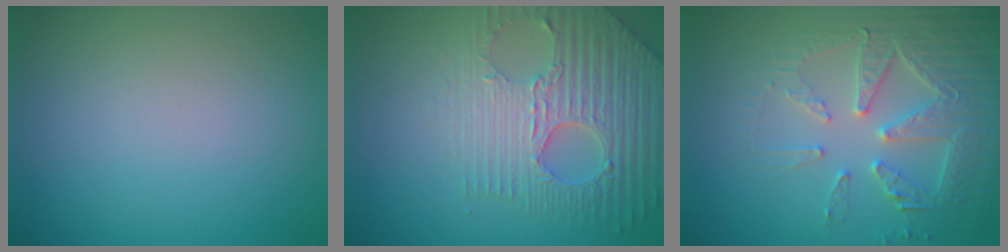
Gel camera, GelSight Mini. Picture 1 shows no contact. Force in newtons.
{"total": 7.0, "press": 5.2, "slide": 4.7}
{"total": 4.8, "press": 4.6, "slide": 1.5}